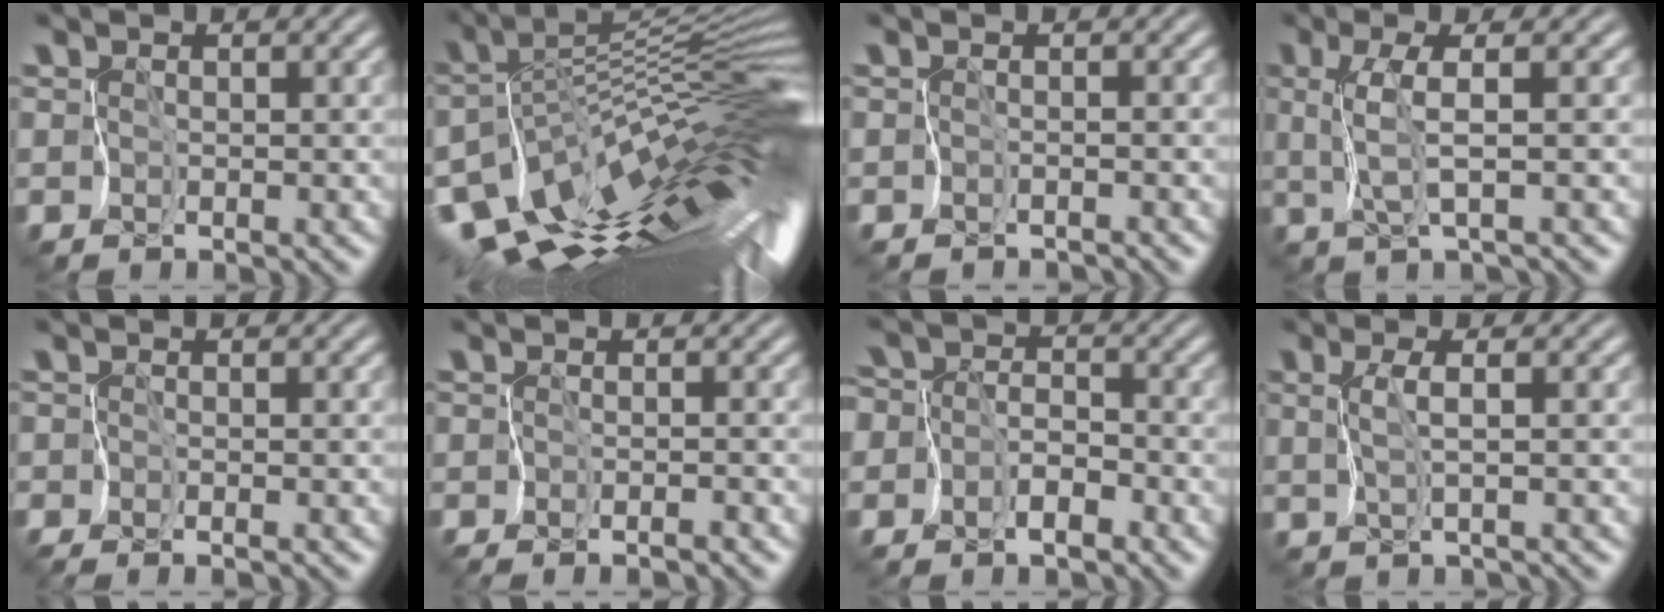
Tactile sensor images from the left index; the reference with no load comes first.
{"total": 14.7, "force": [-3.2, 4.8, 13.5], "torque": [-0.216, 0.005, -0.059]}
{"total": 1.1, "force": [-1.1, -0.2, -0.1], "torque": [0.004, -0.007, -0.022]}
{"total": 2.9, "force": [0.9, -0.5, 2.7], "torque": [-0.071, 0.002, 0.014]}
{"total": 0.9, "force": [-0.8, -0.4, 0.1], "torque": [-0.005, -0.003, -0.024]}
{"total": 1.4, "force": [-1.2, -0.6, 0.3], "torque": [-0.011, -0.004, -0.030]}
{"total": 4.2, "force": [-2.0, 3.2, 1.8], "torque": [-0.020, 0.014, -0.056]}
{"total": 1.5, "force": [0.3, -0.8, 1.3], "torque": [-0.044, -0.006, 0.004]}